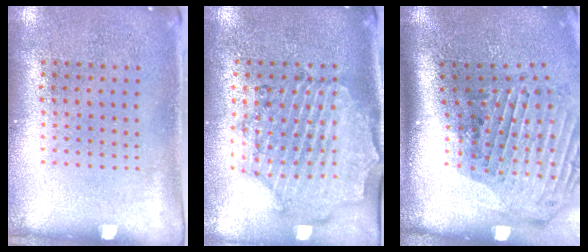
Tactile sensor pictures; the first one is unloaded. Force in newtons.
{"total": 1.6, "press": 1.6, "slide": 0.4}
{"total": 3.0, "press": 2.1, "slide": 2.0}